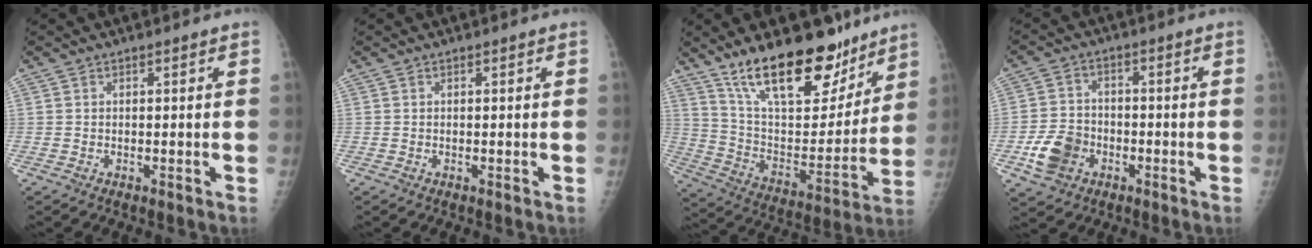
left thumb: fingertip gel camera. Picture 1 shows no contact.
{"total": 0.0}
{"total": 23.1, "force": [16.4, 9.5, 13.2], "torque": [-0.165, -0.084, 0.276]}
{"total": 8.2, "force": [-3.2, 6.4, 4.0], "torque": [-0.061, 0.016, -0.057]}